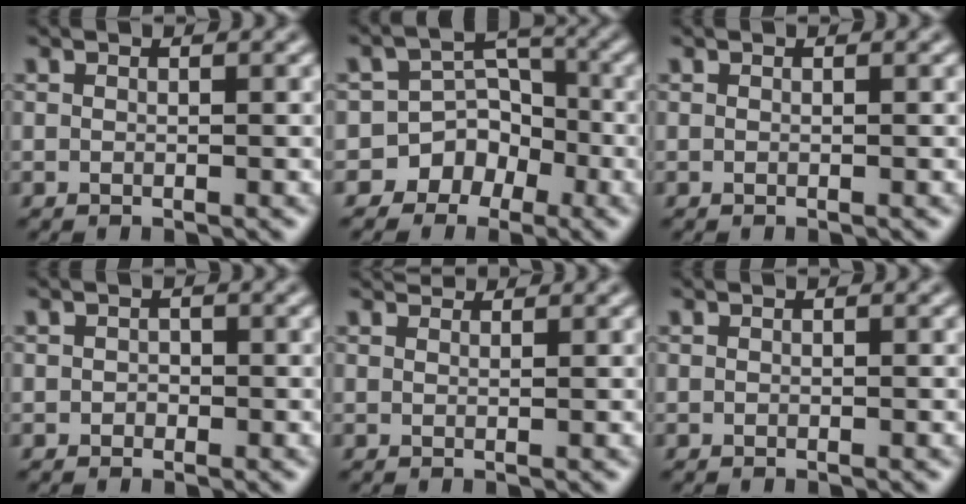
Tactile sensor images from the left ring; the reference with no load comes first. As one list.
[{"total": 7.1, "force": [-4.2, 5.7, 0.8], "torque": [0.031, 0.004, -0.085]}, {"total": 0.0}, {"total": 0.7, "force": [-0.2, 0.7, 0.2], "torque": [-0.001, -0.005, -0.004]}, {"total": 2.2, "force": [2.0, 0.5, 0.7], "torque": [-0.017, -0.006, 0.025]}, {"total": 0.0}]